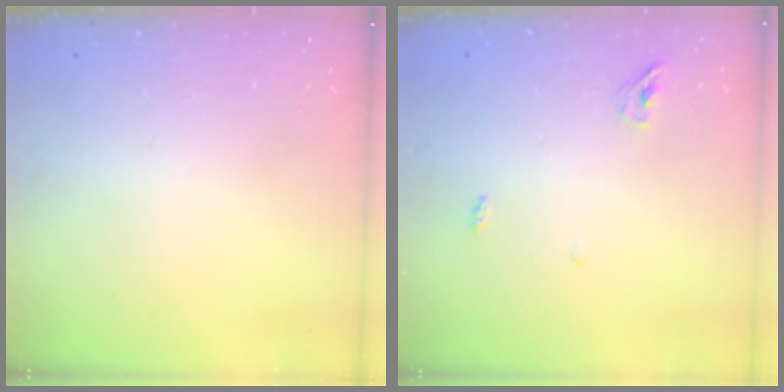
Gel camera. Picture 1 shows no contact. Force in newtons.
{"total": 3.8, "press": 3.6, "slide": 1.3}